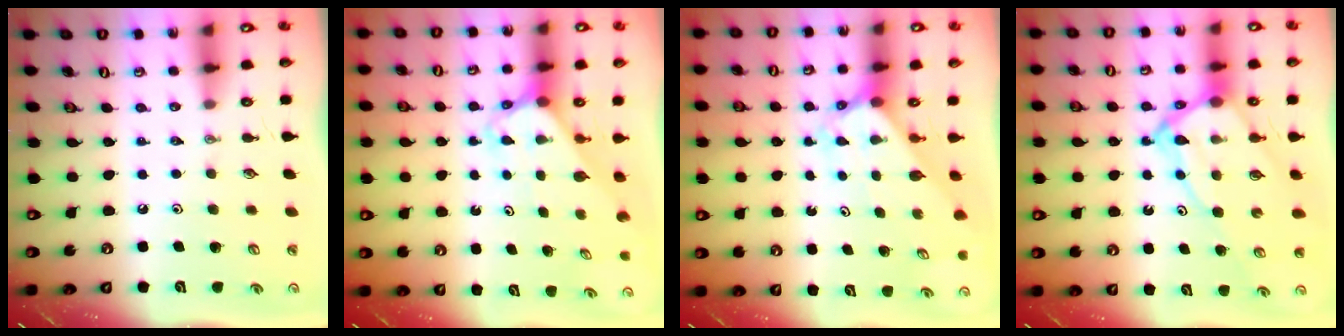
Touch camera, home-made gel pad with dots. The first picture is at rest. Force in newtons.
{"total": 2.6, "press": 2.6, "slide": 0.2}
{"total": 3.0, "press": 2.9, "slide": 0.4}
{"total": 13.0, "press": 13.0, "slide": 1.3}